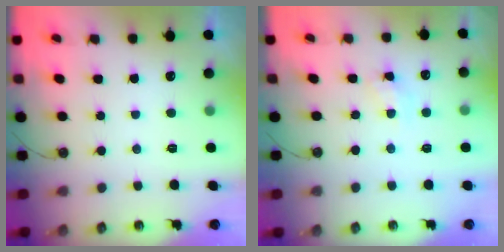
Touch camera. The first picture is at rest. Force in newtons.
{"total": 5.4, "press": 5.4, "slide": 0.5}